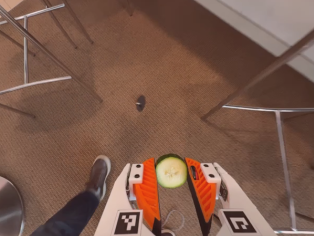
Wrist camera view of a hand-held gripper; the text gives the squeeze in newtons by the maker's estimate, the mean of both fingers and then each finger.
{"total": 7.4, "left": 7.0, "right": 7.8}